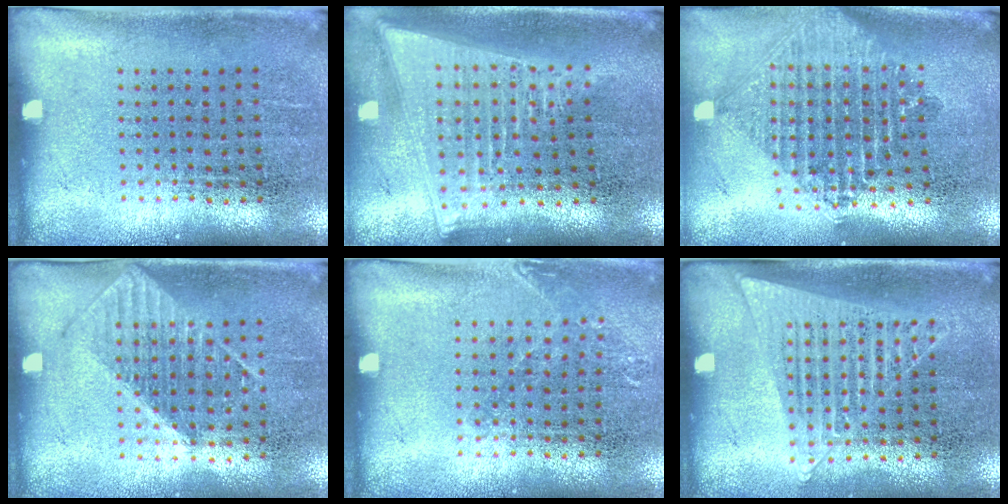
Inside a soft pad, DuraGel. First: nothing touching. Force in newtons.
{"total": 2.1, "press": 1.8, "slide": 1.1}
{"total": 2.2, "press": 1.7, "slide": 1.4}
{"total": 0.9, "press": 0.9, "slide": 0.3}
{"total": 0.8, "press": 0.8, "slide": 0.1}
{"total": 1.4, "press": 1.3, "slide": 0.5}